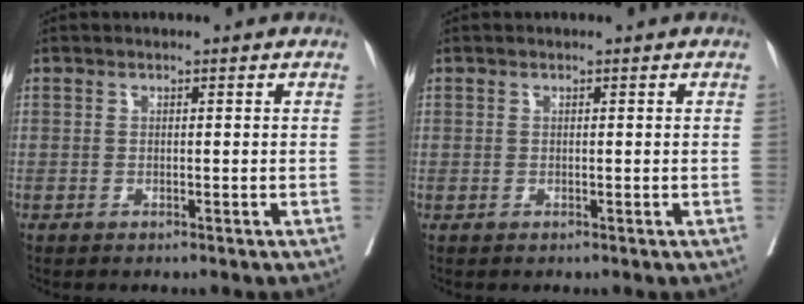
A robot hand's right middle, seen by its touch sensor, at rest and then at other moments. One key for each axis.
{"total": 0.0}